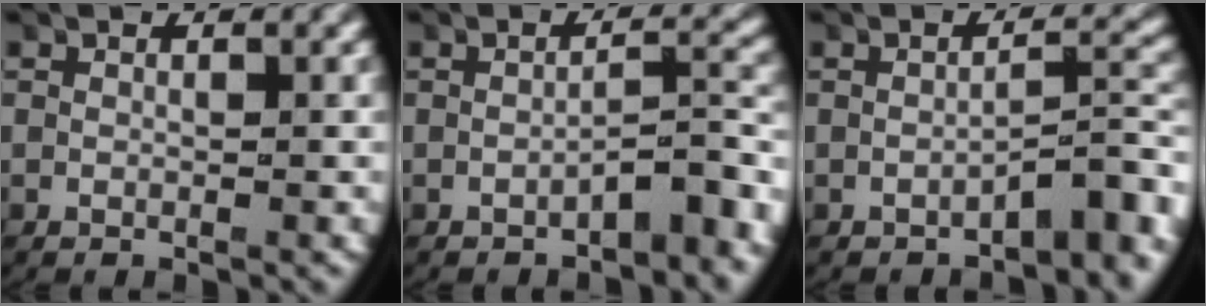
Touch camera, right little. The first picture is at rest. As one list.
[{"total": 3.6, "force": [-2.5, 0.8, 2.5], "torque": [-0.022, 0.007, -0.036]}, {"total": 3.7, "force": [-2.1, 0.9, 2.9], "torque": [-0.028, 0.006, -0.030]}]